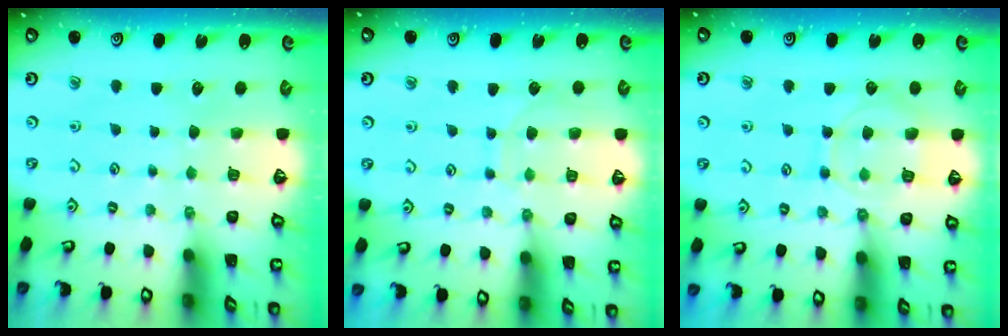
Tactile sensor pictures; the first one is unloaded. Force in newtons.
{"total": 7.6, "press": 7.5, "slide": 0.7}
{"total": 9.5, "press": 9.4, "slide": 1.0}